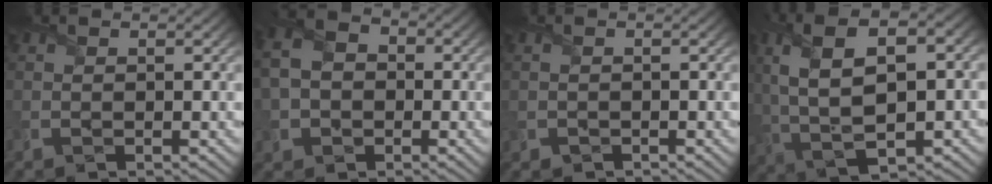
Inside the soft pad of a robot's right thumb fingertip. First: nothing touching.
{"total": 7.7, "force": [-1.1, 6.3, 4.2], "torque": [-0.112, -0.006, -0.031]}
{"total": 0.9, "force": [-0.6, 0.6, 0.1], "torque": [-0.003, -0.004, -0.012]}
{"total": 13.7, "force": [1.4, 6.9, 11.8], "torque": [-0.239, 0.001, 0.032]}